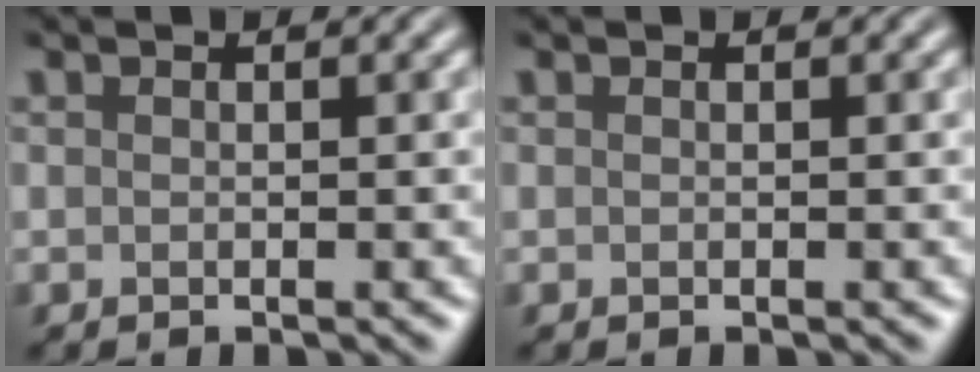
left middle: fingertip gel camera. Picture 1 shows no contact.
{"total": 0.0}